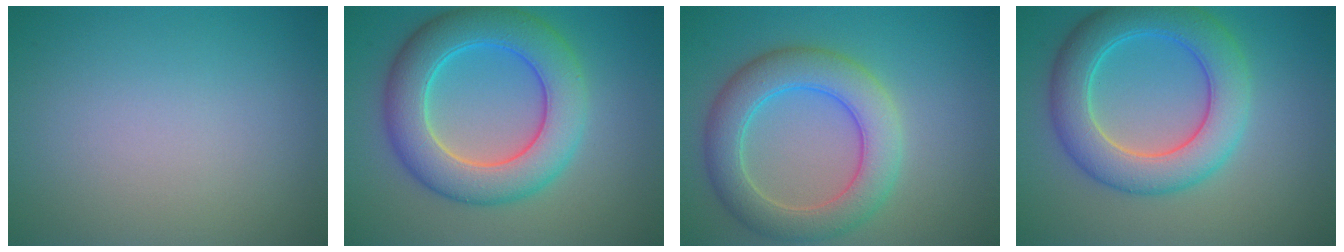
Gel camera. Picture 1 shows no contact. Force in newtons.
{"total": 8.1, "press": 8.1, "slide": 0.2}
{"total": 6.1, "press": 6.1, "slide": 0.2}
{"total": 7.0, "press": 7.0, "slide": 0.2}